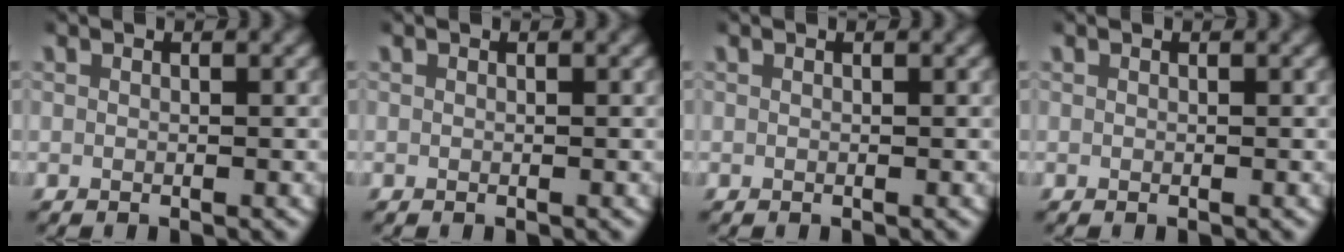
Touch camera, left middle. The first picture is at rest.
{"total": 0.0}
{"total": 0.0}
{"total": 0.0}